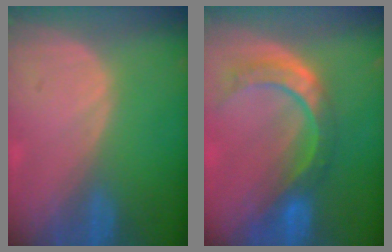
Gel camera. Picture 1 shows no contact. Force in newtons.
{"total": 8.6, "press": 7.2, "slide": 4.8}